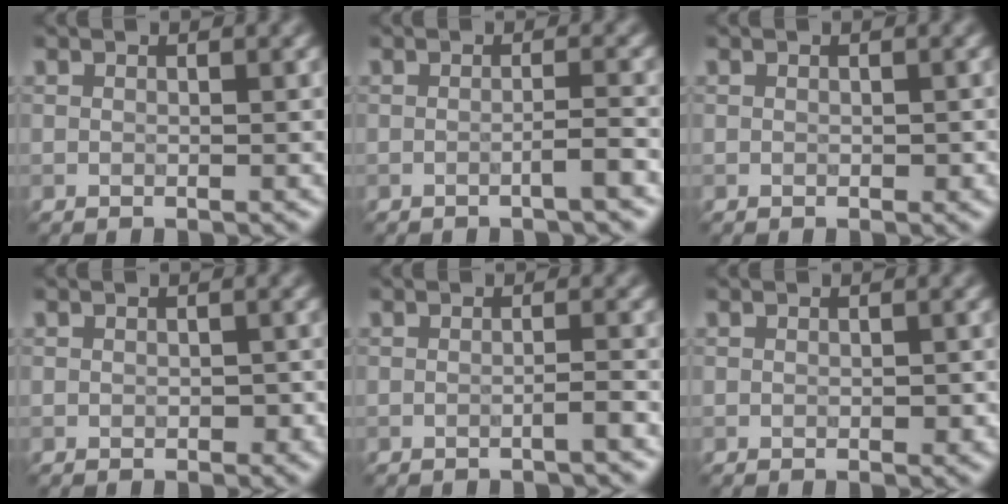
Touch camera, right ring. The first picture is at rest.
{"total": 1.7, "force": [-0.7, 0.2, 1.5], "torque": [-0.020, 0.002, -0.018]}
{"total": 0.6, "force": [-0.1, 0.5, 0.4], "torque": [-0.004, -0.002, 0.000]}
{"total": 1.1, "force": [-0.2, 0.8, 0.7], "torque": [-0.009, -0.005, -0.003]}
{"total": 1.2, "force": [-0.6, 0.2, 1.0], "torque": [-0.012, 0.002, -0.016]}
{"total": 1.1, "force": [-0.1, 0.6, 0.9], "torque": [-0.011, -0.002, 0.000]}